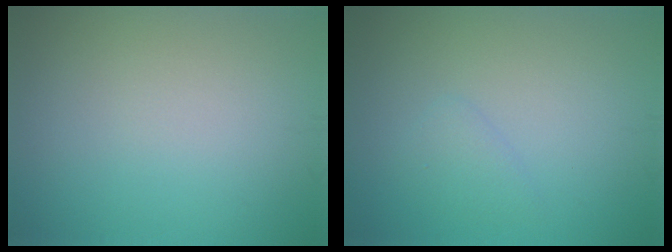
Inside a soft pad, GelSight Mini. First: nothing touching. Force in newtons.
{"total": 1.2, "press": 1.2, "slide": 0.0}